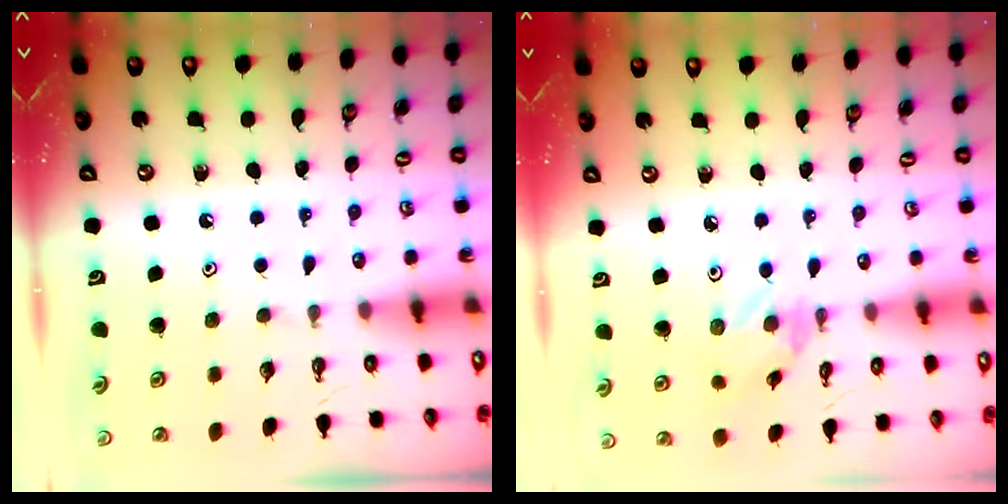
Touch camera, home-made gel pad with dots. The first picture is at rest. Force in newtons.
{"total": 1.3, "press": 1.3, "slide": 0.1}